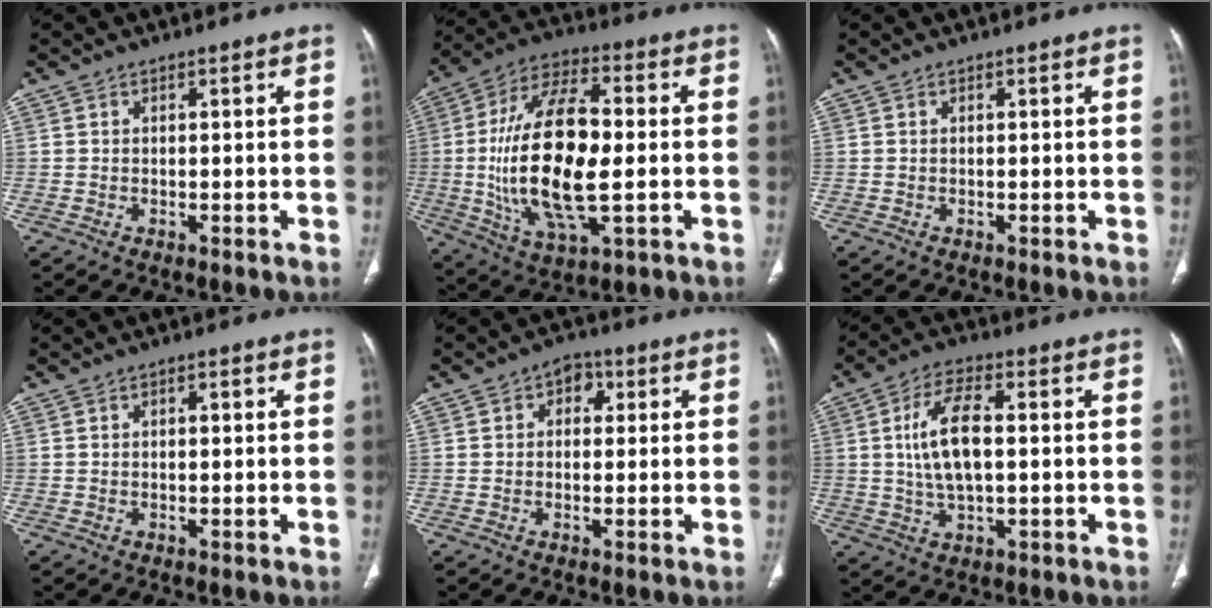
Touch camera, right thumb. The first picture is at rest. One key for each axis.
{"total": 22.2, "fx": -1.4, "fy": 9.3, "fz": 20.1, "tx": -0.394, "ty": 0.010, "tz": -0.022}
{"total": 0.0}
{"total": 1.0, "fx": 0.2, "fy": 0.5, "fz": 0.9, "tx": -0.010, "ty": 0.002, "tz": 0.001}
{"total": 4.0, "fx": 1.1, "fy": 3.1, "fz": 2.4, "tx": -0.003, "ty": 0.009, "tz": 0.007}
{"total": 10.6, "fx": 0.9, "fy": 4.7, "fz": 9.4, "tx": -0.183, "ty": 0.008, "tz": 0.015}